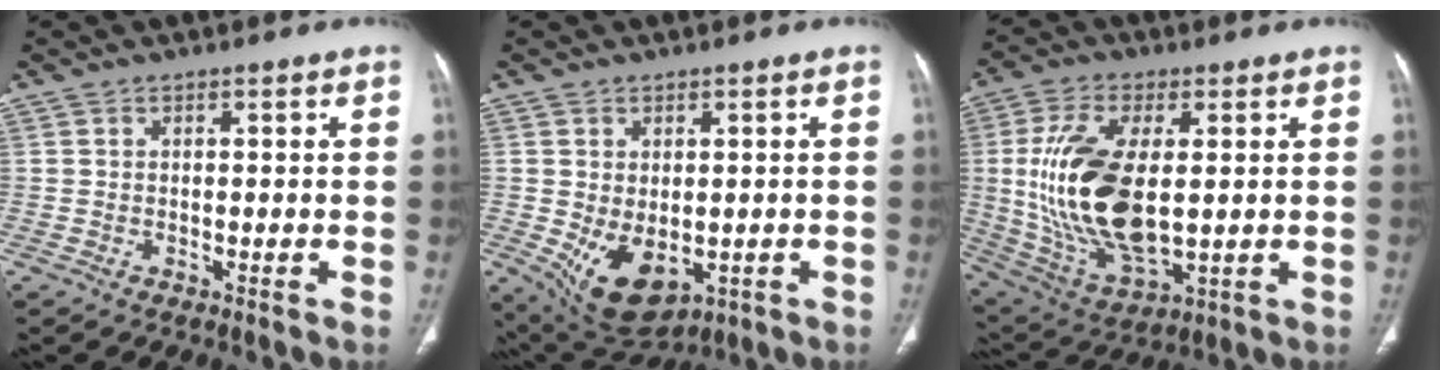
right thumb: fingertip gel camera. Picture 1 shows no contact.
{"total": 10.0, "force": [-2.1, 6.3, 7.5], "torque": [-0.109, -0.012, -0.009]}
{"total": 19.7, "force": [1.0, 9.6, 17.2], "torque": [-0.347, -0.017, 0.033]}